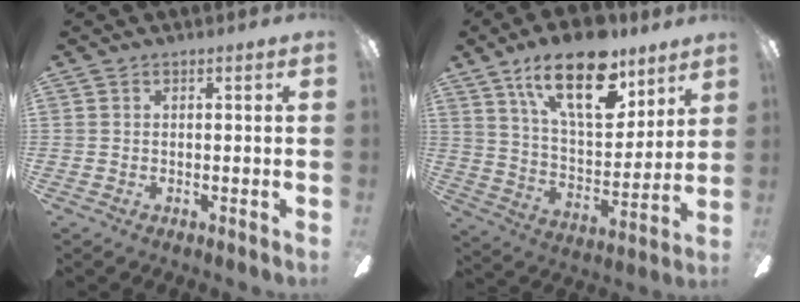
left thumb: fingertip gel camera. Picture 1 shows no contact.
{"total": 22.3, "force": [13.7, 10.1, 14.4], "torque": [-0.236, -0.067, 0.236]}